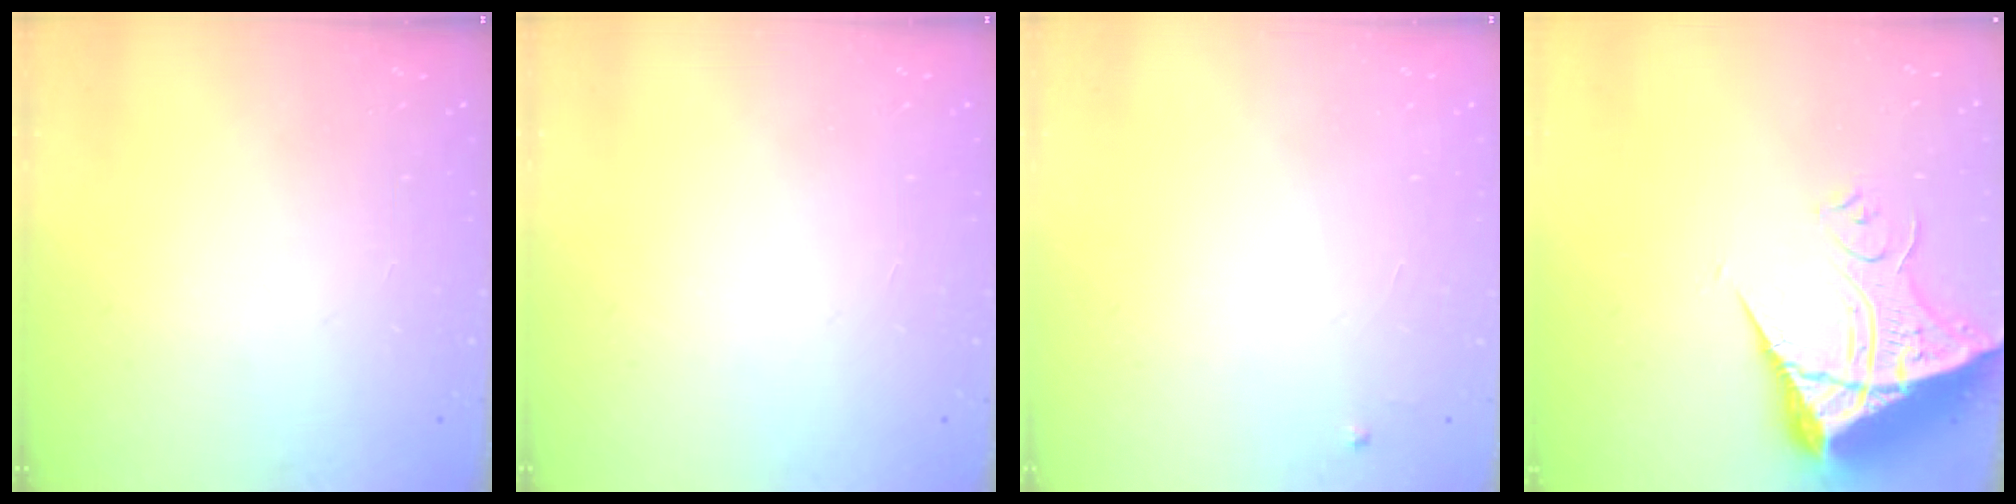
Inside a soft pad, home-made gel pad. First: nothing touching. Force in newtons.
{"total": 1.5, "press": 1.5, "slide": 0.1}
{"total": 2.4, "press": 2.4, "slide": 0.4}
{"total": 13.2, "press": 13.1, "slide": 1.2}